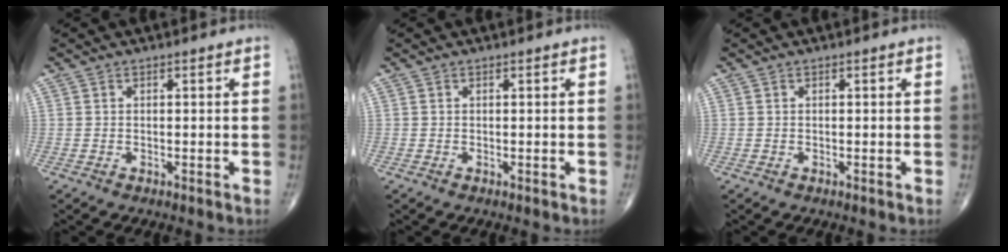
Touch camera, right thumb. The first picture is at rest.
{"total": 0.0}
{"total": 0.0}